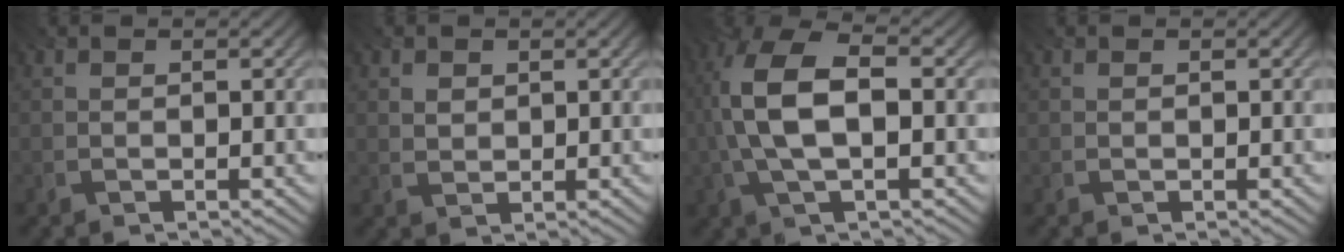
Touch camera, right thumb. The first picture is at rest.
{"total": 1.6, "force": [0.7, 1.3, 0.7], "torque": [-0.017, -0.007, 0.019]}
{"total": 10.1, "force": [-0.8, 4.5, 9.0], "torque": [-0.207, 0.011, -0.025]}
{"total": 0.0}